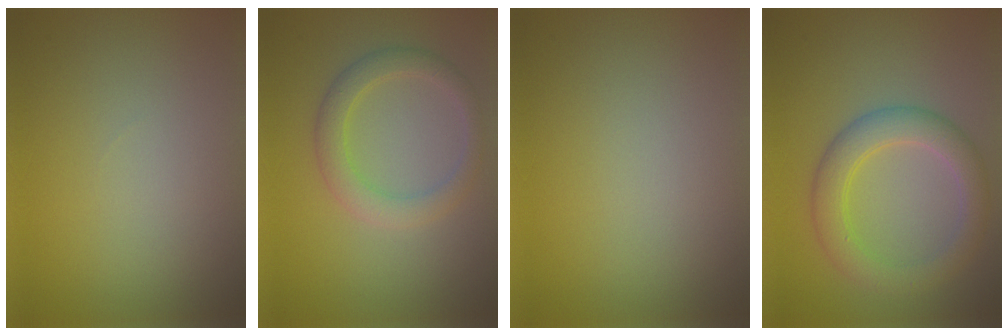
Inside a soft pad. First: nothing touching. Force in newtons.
{"total": 2.9, "press": 2.9, "slide": 0.2}
{"total": 0.0}
{"total": 4.4, "press": 4.4, "slide": 0.0}